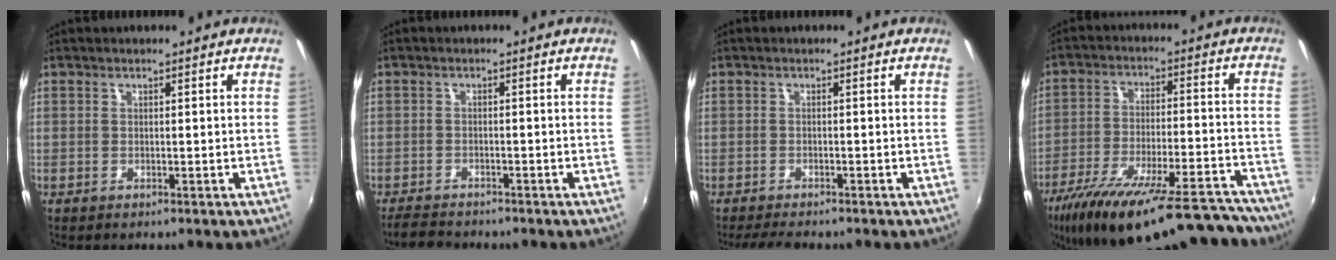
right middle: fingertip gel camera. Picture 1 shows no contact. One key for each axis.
{"total": 4.2, "fx": -4.0, "fy": 0.9, "fz": 1.0, "tx": -0.040, "ty": -0.012, "tz": -0.071}
{"total": 4.8, "fx": -4.1, "fy": 0.9, "fz": 2.3, "tx": -0.051, "ty": -0.020, "tz": -0.069}
{"total": 27.1, "fx": -22.6, "fy": 6.8, "fz": 13.4, "tx": -0.236, "ty": -0.034, "tz": -0.326}